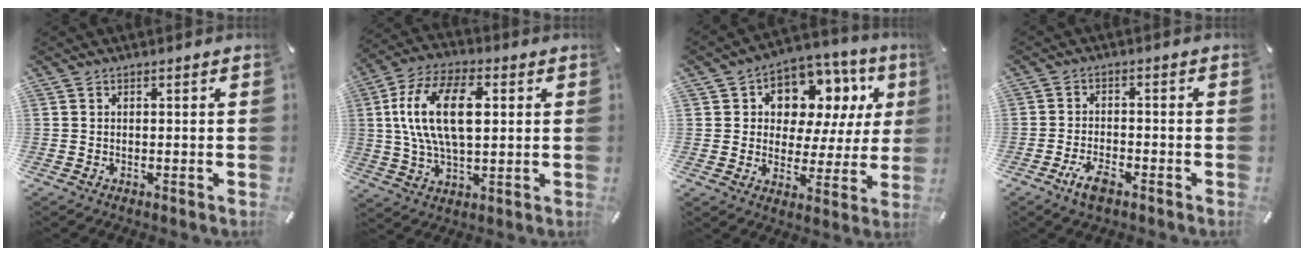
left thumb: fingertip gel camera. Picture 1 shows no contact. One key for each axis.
{"total": 16.2, "fx": 2.9, "fy": 8.7, "fz": 13.4, "tx": -0.271, "ty": 0.002, "tz": 0.043}
{"total": 11.5, "fx": 5.1, "fy": 8.7, "fz": 5.4, "tx": -0.084, "ty": -0.037, "tz": 0.094}
{"total": 4.9, "fx": -3.2, "fy": 2.0, "fz": 3.1, "tx": -0.065, "ty": 0.012, "tz": -0.060}